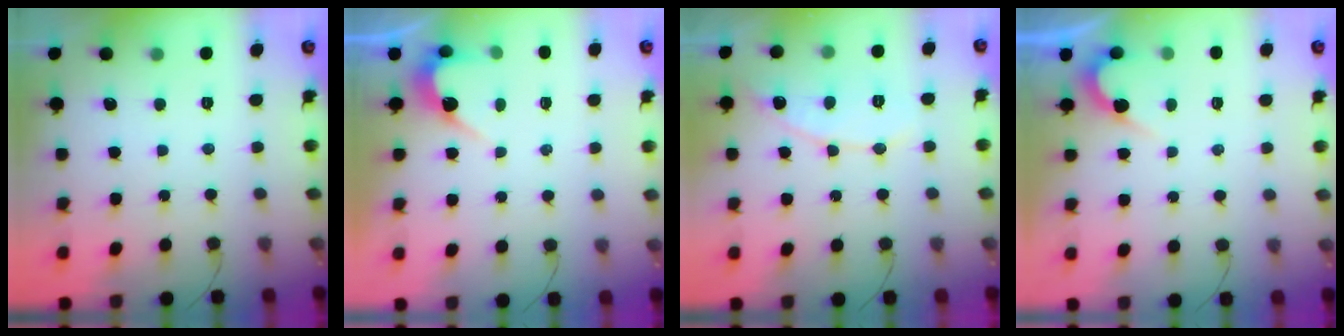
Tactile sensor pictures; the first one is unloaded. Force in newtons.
{"total": 3.6, "press": 3.6, "slide": 0.3}
{"total": 8.5, "press": 8.4, "slide": 0.9}
{"total": 2.7, "press": 2.7, "slide": 0.2}